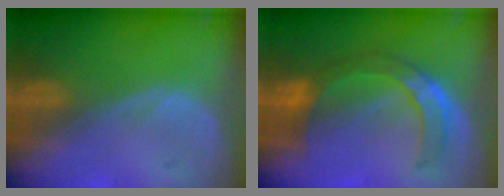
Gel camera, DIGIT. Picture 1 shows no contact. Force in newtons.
{"total": 7.0, "press": 6.9, "slide": 1.4}